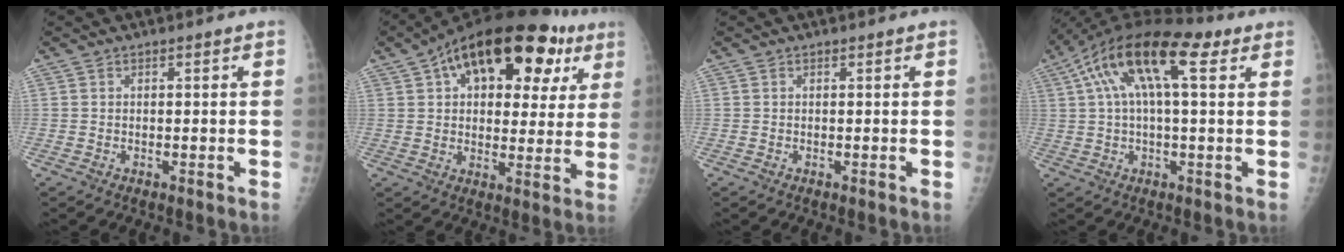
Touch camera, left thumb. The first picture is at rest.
{"total": 23.1, "force": [10.1, 12.3, 16.8], "torque": [-0.210, 0.018, 0.143]}
{"total": 0.0}
{"total": 14.6, "force": [5.4, 5.4, 12.5], "torque": [-0.221, 0.036, 0.086]}